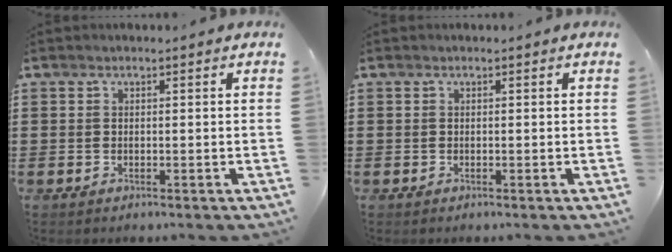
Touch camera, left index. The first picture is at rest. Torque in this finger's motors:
{"motor_torque": [0.00, 0.00, 0.00, 0.00]}